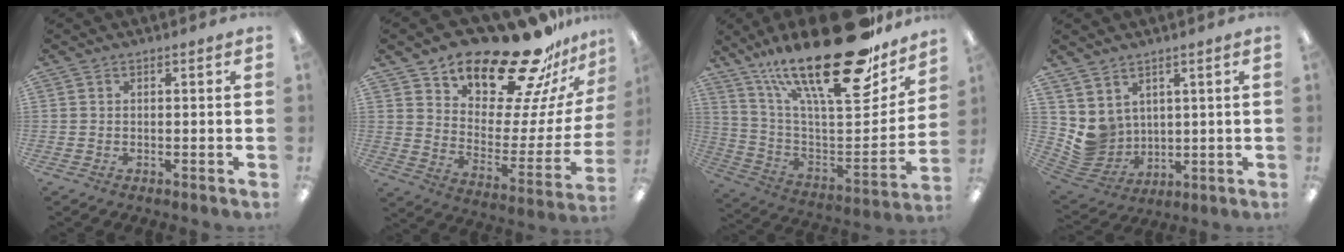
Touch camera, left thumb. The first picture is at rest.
{"total": 23.2, "force": [20.2, 6.8, 9.2], "torque": [-0.129, -0.166, 0.339]}
{"total": 30.7, "force": [20.1, 9.9, 21.0], "torque": [-0.333, -0.129, 0.335]}
{"total": 7.1, "force": [3.8, 6.0, 0.4], "torque": [-0.052, -0.035, 0.082]}